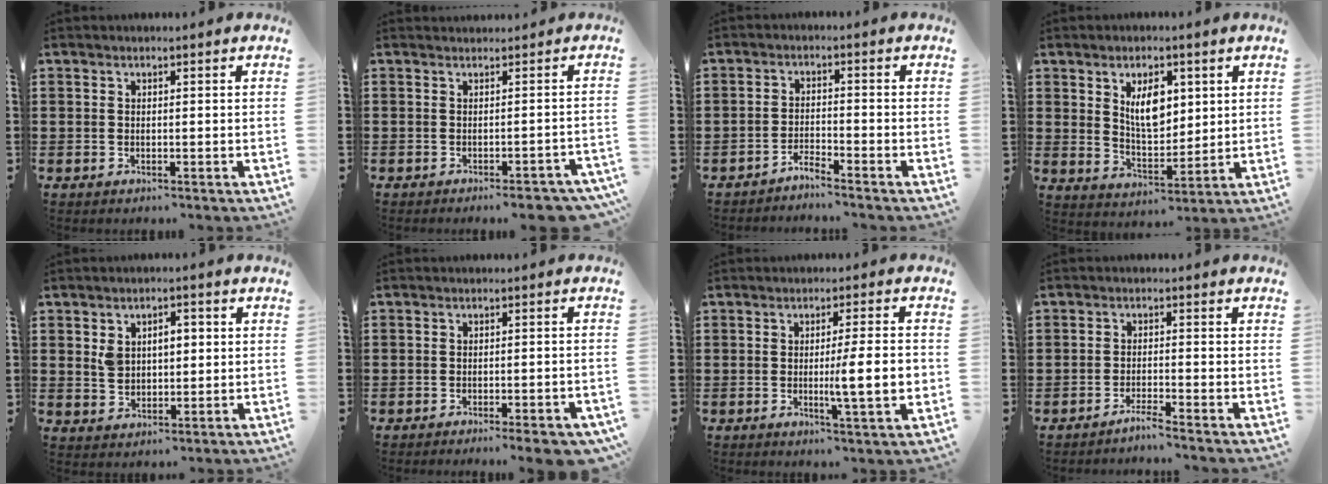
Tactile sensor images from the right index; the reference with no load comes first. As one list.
[{"total": 1.7, "force": [-1.6, 0.0, 0.6], "torque": [-0.013, -0.002, -0.030]}, {"total": 2.7, "force": [-2.7, -0.3, 0.0], "torque": [-0.007, 0.002, -0.057]}, {"total": 7.0, "force": [2.6, 3.6, 5.4], "torque": [-0.102, 0.005, 0.041]}, {"total": 4.2, "force": [0.8, 2.9, 2.9], "torque": [-0.068, 0.012, 0.011]}, {"total": 2.1, "force": [-1.7, 0.1, 1.2], "torque": [-0.020, 0.002, -0.032]}, {"total": 8.1, "force": [-1.0, 0.7, 8.0], "torque": [-0.117, -0.013, -0.019]}, {"total": 2.0, "force": [-1.9, -0.4, 0.5], "torque": [-0.011, 0.001, -0.037]}]